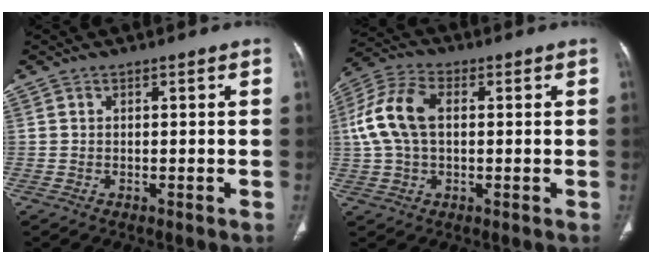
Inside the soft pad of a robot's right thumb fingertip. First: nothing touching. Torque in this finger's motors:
{"motor_torque": [-0.15, 0.53, 0.45, -0.44, 0.45]}